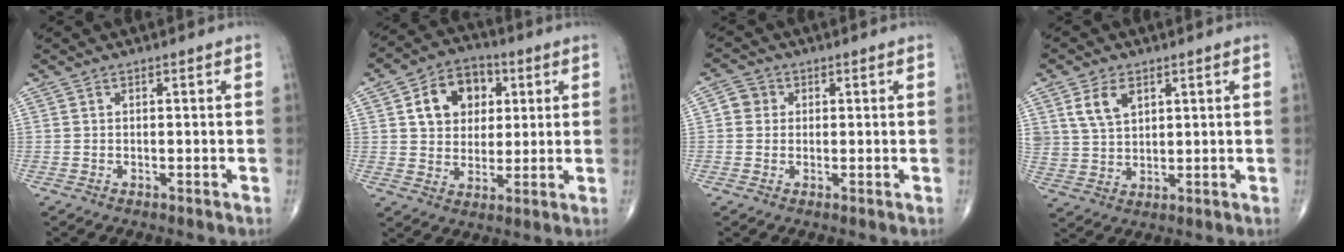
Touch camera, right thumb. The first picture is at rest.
{"total": 11.7, "force": [3.5, 9.0, 6.7], "torque": [-0.069, -0.001, 0.056]}
{"total": 3.5, "force": [0.6, 3.3, 1.0], "torque": [0.003, 0.004, 0.004]}
{"total": 6.7, "force": [3.1, 4.3, 4.1], "torque": [-0.068, -0.012, 0.065]}